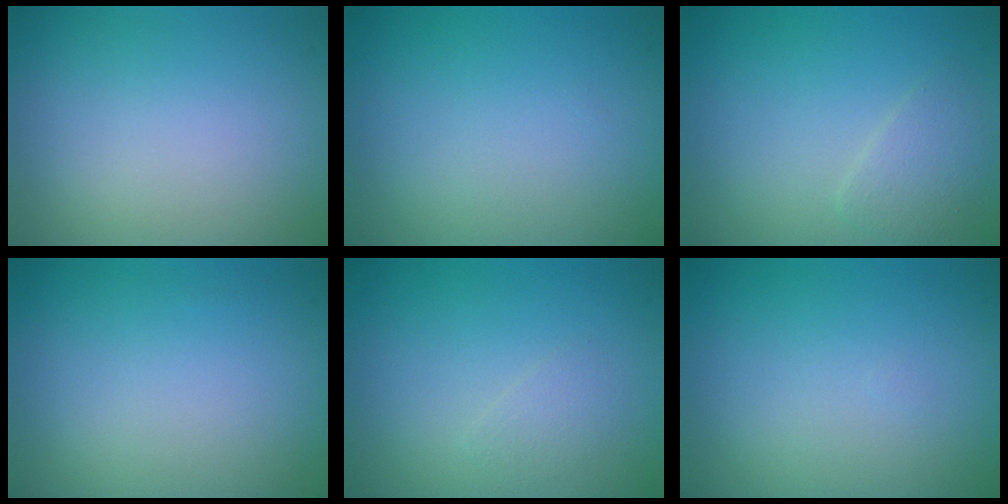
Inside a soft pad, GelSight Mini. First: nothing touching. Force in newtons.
{"total": 0.0}
{"total": 1.7, "press": 1.7, "slide": 0.1}
{"total": 0.0}
{"total": 0.9, "press": 0.9, "slide": 0.0}
{"total": 0.0}